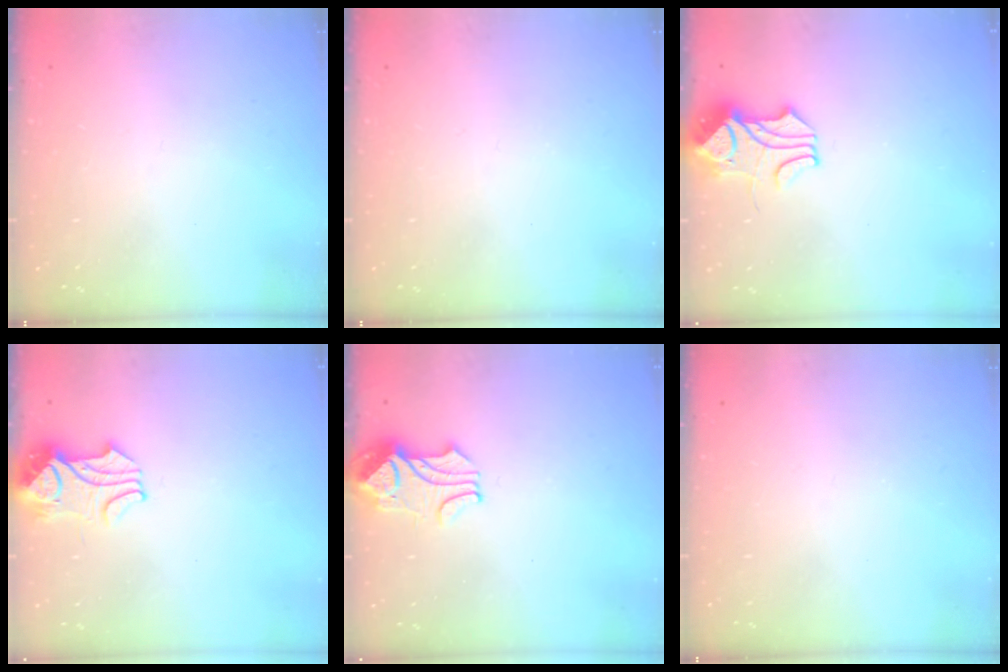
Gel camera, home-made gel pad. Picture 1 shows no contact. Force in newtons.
{"total": 0.0}
{"total": 1.8, "press": 1.6, "slide": 0.7}
{"total": 2.2, "press": 2.1, "slide": 0.6}
{"total": 2.2, "press": 2.1, "slide": 0.8}
{"total": 0.0}